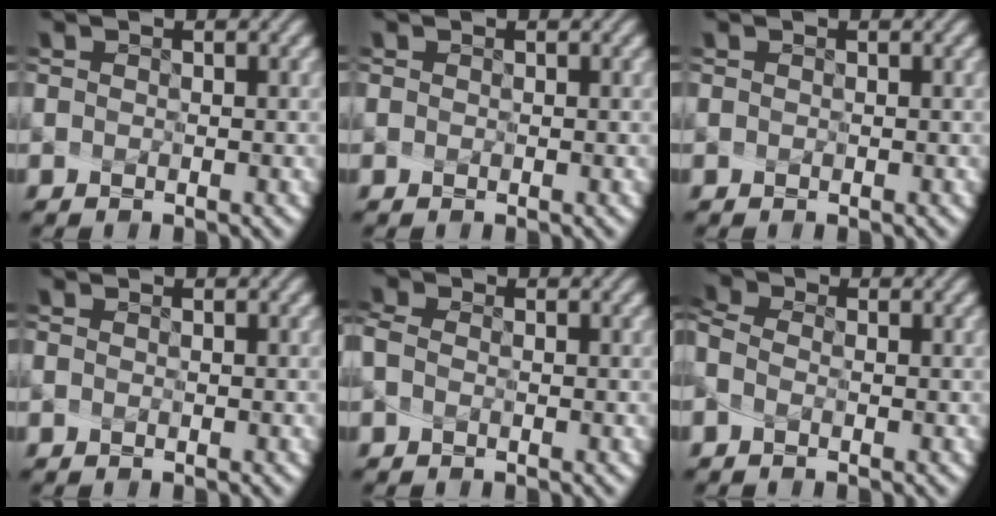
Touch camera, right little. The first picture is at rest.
{"total": 0.0}
{"total": 0.0}
{"total": 0.0}
{"total": 0.9, "force": [-0.5, 0.4, 0.6], "torque": [-0.020, 0.002, -0.016]}
{"total": 1.8, "force": [-0.6, 0.9, 1.4], "torque": [-0.037, 0.004, -0.024]}